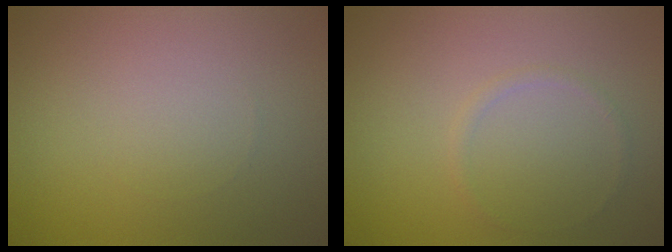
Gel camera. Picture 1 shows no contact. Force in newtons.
{"total": 0.7, "press": 0.7, "slide": 0.1}